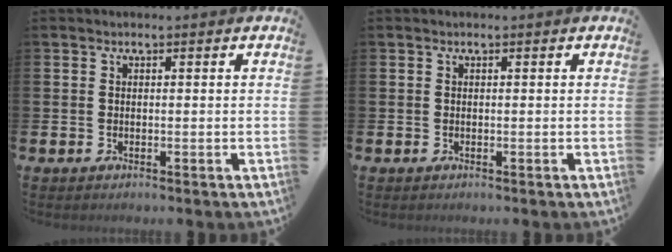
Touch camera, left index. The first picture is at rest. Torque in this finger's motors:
{"motor_torque": [-0.01, 0.00, 0.00, 0.01]}